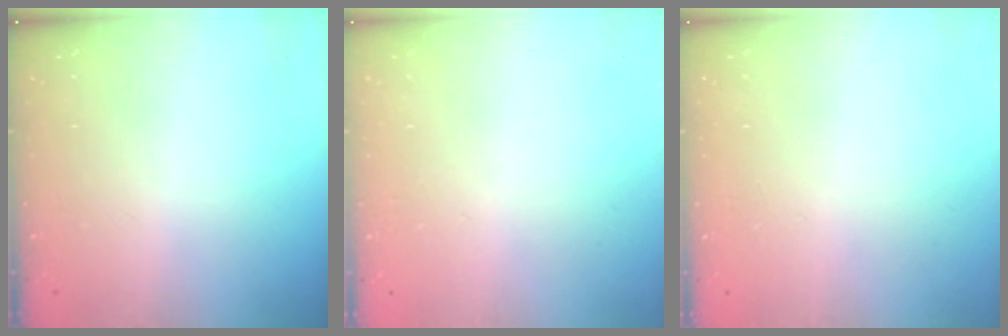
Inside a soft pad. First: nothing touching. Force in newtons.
{"total": 2.6, "press": 2.6, "slide": 0.2}
{"total": 2.6, "press": 2.6, "slide": 0.2}